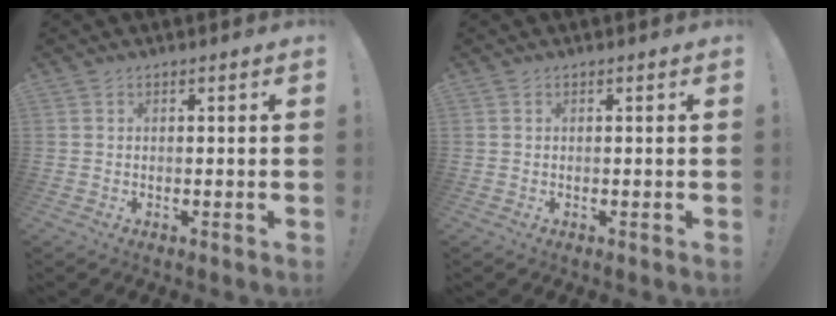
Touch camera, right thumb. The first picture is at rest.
{"total": 0.0}